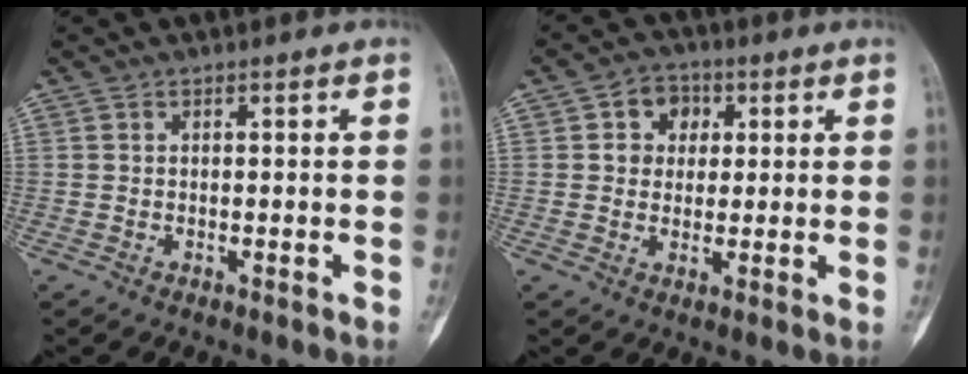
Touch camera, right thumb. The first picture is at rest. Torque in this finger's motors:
{"motor_torque": [-0.21, 1.48, -0.06, 0.02, 0.16]}